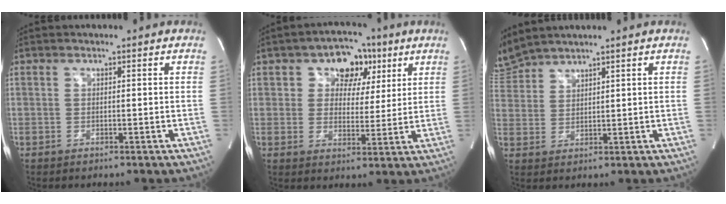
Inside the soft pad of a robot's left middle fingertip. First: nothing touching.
{"total": 8.1, "force": [3.7, 5.9, 4.0], "torque": [-0.045, 0.020, 0.054]}
{"total": 5.4, "force": [5.3, -0.2, 0.6], "torque": [-0.033, 0.014, 0.118]}